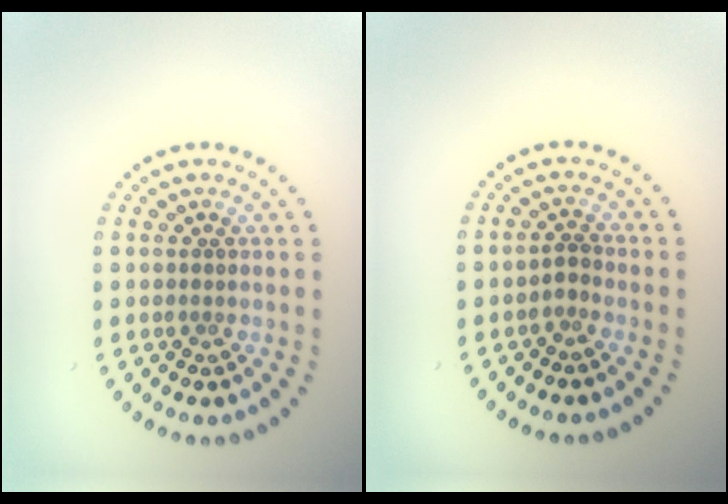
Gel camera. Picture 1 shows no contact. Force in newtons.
{"total": 0.9, "press": 0.8, "slide": 0.5}